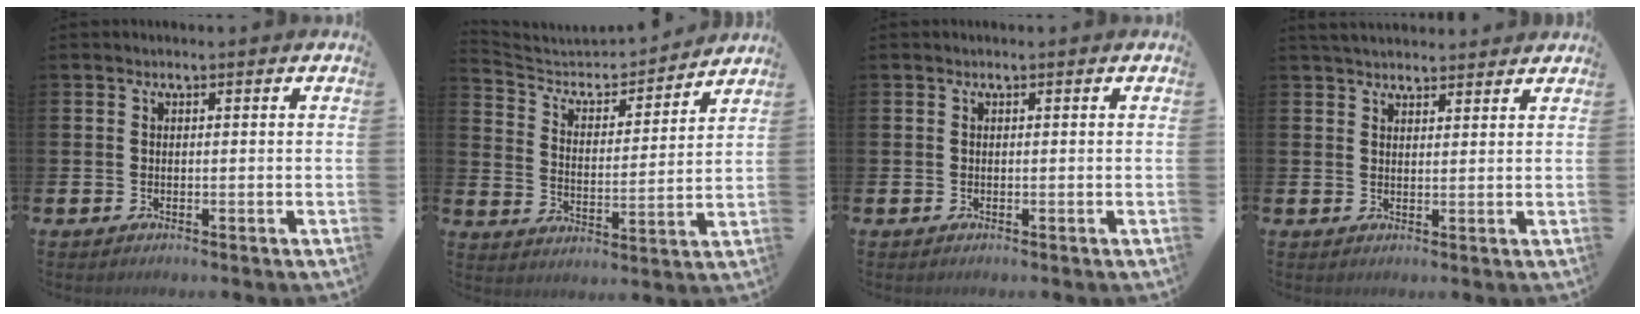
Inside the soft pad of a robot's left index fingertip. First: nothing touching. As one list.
[{"total": 5.5, "force": [5.1, 1.6, 1.1], "torque": [-0.053, -0.042, 0.084]}, {"total": 0.0}, {"total": 3.3, "force": [3.2, 0.6, 0.5], "torque": [-0.011, -0.010, 0.058]}]